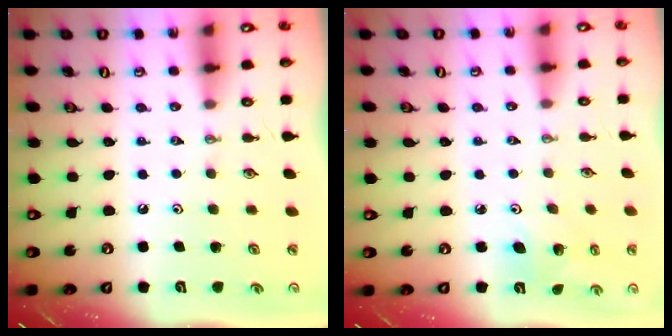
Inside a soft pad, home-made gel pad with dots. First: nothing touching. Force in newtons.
{"total": 4.3, "press": 3.9, "slide": 1.8}